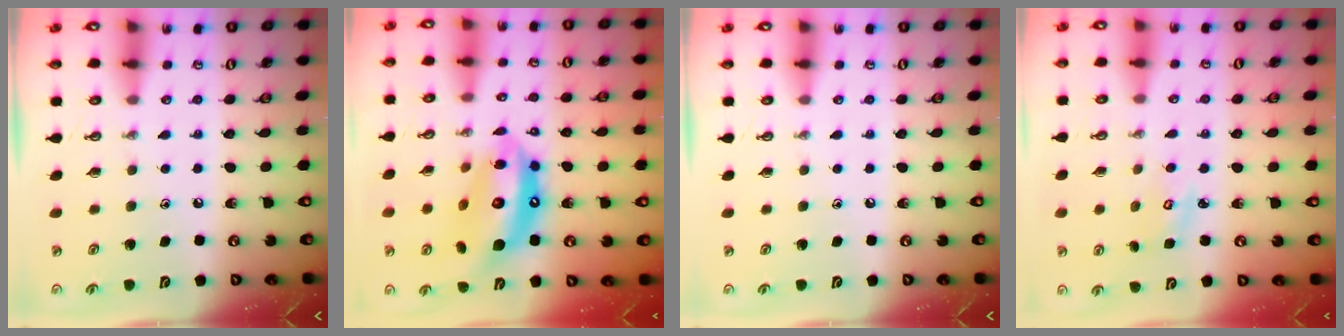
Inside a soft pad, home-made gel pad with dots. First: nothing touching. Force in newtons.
{"total": 16.6, "press": 16.6, "slide": 1.7}
{"total": 0.0}
{"total": 3.1, "press": 3.1, "slide": 0.3}